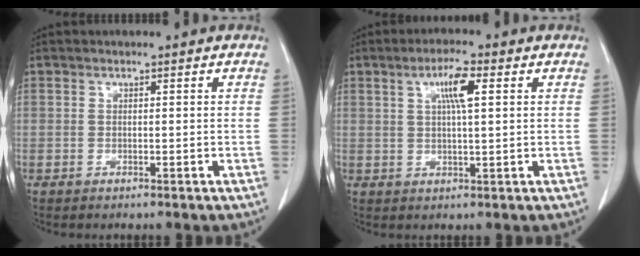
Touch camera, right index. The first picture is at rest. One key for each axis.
{"total": 5.2, "fx": 1.8, "fy": 0.6, "fz": 4.8, "tx": -0.089, "ty": 0.003, "tz": 0.032}